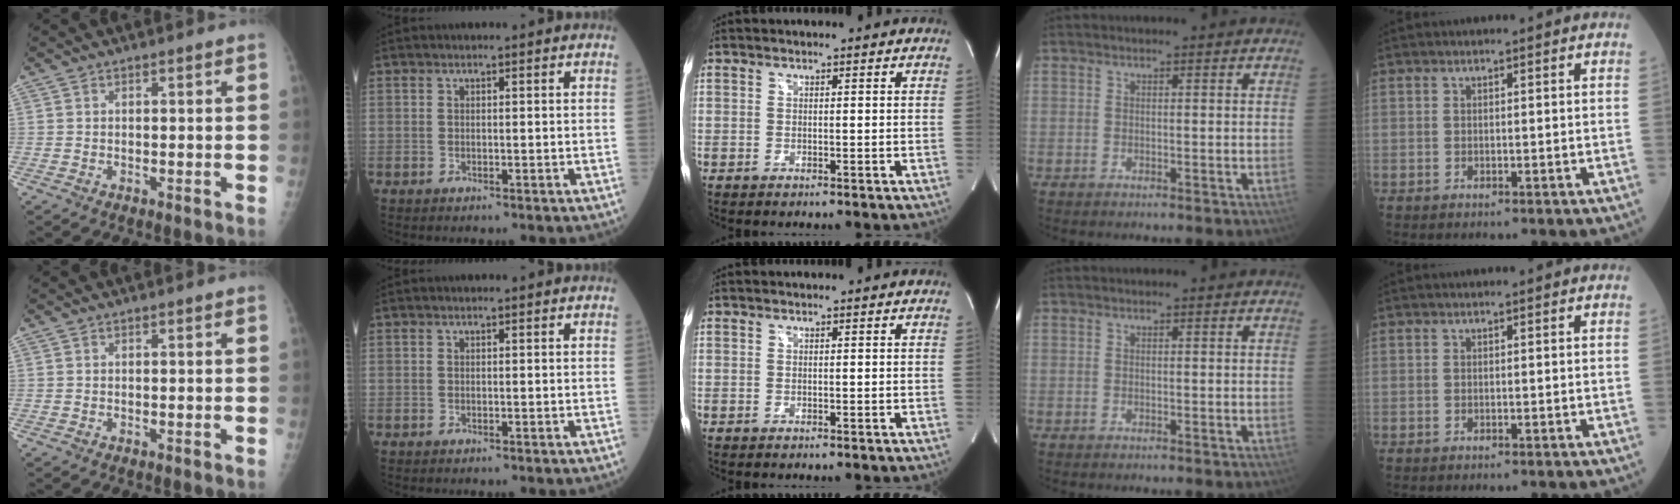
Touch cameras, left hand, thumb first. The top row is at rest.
{}